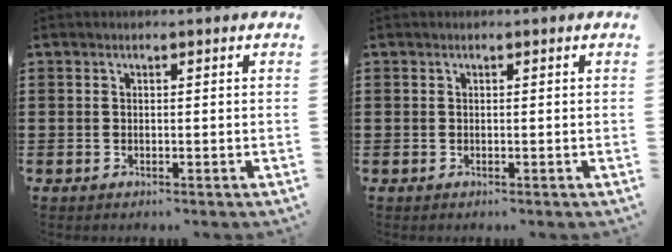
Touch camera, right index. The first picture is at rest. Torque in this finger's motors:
{"motor_torque": [0.00, 2.14, 0.00, 0.00]}